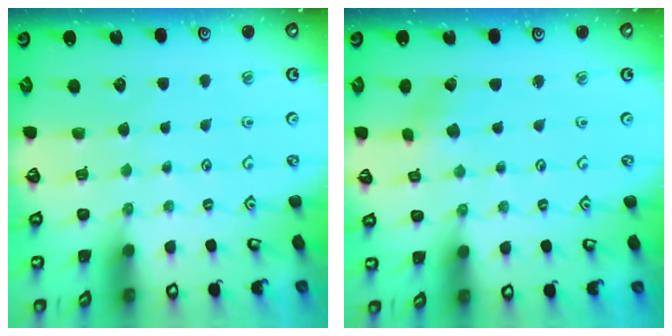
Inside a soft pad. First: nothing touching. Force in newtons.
{"total": 1.1, "press": 1.1, "slide": 0.1}